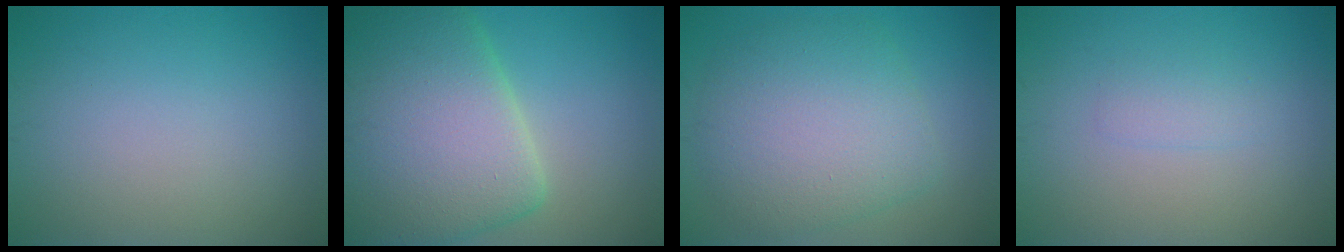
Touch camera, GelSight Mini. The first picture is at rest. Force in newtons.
{"total": 11.6, "press": 11.5, "slide": 0.9}
{"total": 7.0, "press": 7.0, "slide": 0.2}
{"total": 1.1, "press": 1.1, "slide": 0.1}